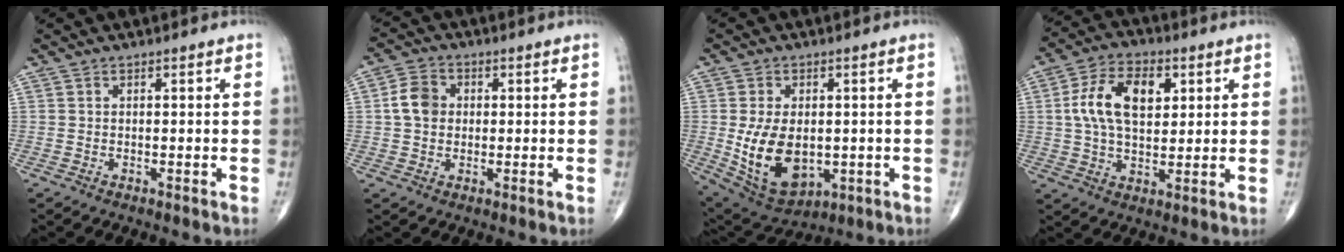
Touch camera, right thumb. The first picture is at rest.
{"total": 5.8, "force": [0.5, 4.7, 3.4], "torque": [-0.053, 0.009, 0.003]}
{"total": 13.7, "force": [-1.4, 8.5, 10.6], "torque": [-0.172, -0.007, 0.004]}
{"total": 12.8, "force": [3.0, 7.4, 10.0], "torque": [-0.167, 0.005, 0.048]}